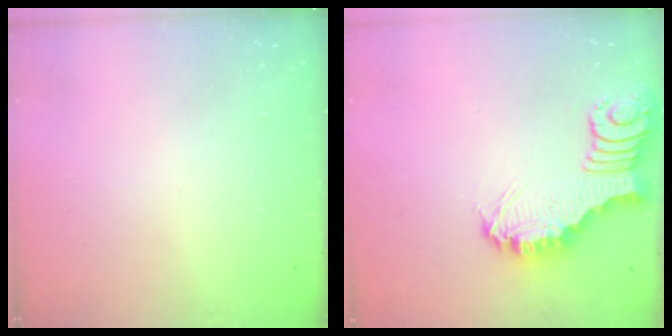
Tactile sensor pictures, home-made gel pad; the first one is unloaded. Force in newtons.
{"total": 3.3, "press": 3.3, "slide": 0.2}